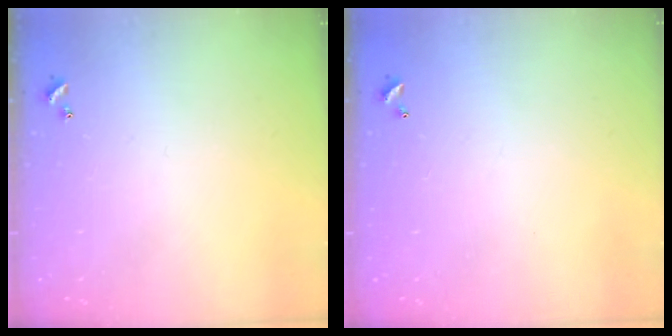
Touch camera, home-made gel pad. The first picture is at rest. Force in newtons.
{"total": 2.9, "press": 2.9, "slide": 0.1}